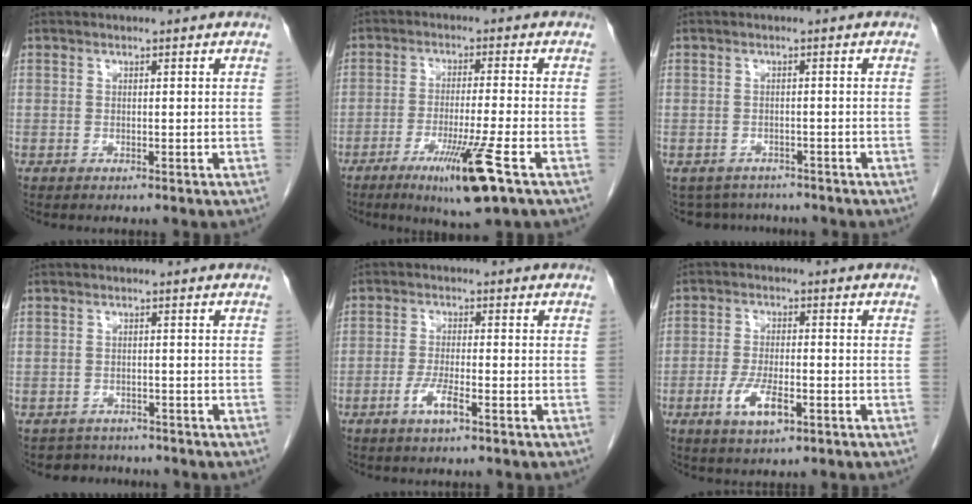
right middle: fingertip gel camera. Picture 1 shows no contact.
{"total": 9.3, "force": [-4.8, -0.6, 8.0], "torque": [-0.139, -0.027, -0.080]}
{"total": 5.6, "force": [-5.0, 2.7, 0.4], "torque": [-0.003, 0.002, -0.065]}
{"total": 3.2, "force": [-2.8, 1.4, -0.6], "torque": [0.005, 0.003, -0.044]}
{"total": 3.8, "force": [-2.0, 0.5, 3.3], "torque": [-0.067, -0.003, -0.038]}
{"total": 6.0, "force": [-2.6, 1.9, 5.1], "torque": [-0.102, -0.005, -0.041]}